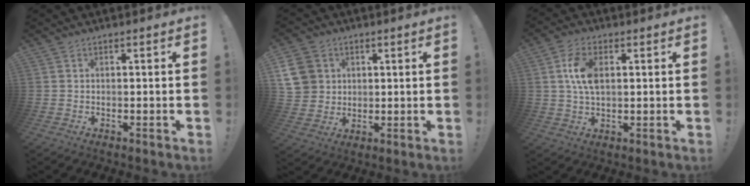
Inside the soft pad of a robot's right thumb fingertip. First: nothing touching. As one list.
[{"total": 10.6, "force": [3.3, 9.3, 3.7], "torque": [-0.061, -0.010, 0.071]}, {"total": 8.6, "force": [1.9, 4.9, 6.8], "torque": [-0.133, -0.002, 0.031]}]